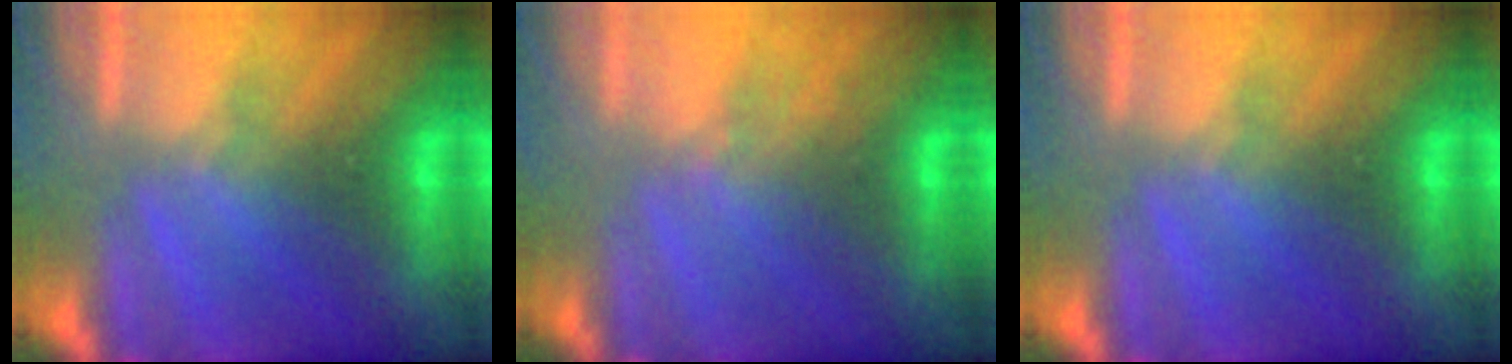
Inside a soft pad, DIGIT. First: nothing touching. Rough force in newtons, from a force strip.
{"total": 2.5}
{"total": 0.0}